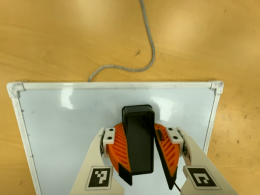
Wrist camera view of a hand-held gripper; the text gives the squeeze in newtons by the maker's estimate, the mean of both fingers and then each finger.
{"total": 14.8, "left": 16.5, "right": 13.1}